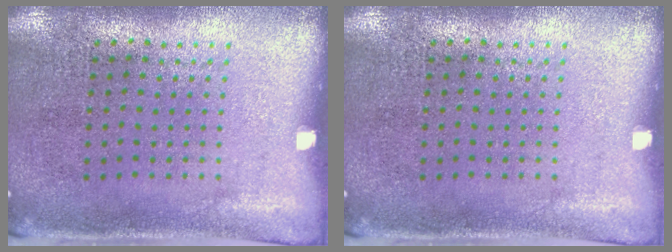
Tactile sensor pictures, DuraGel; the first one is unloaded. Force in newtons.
{"total": 0.0}